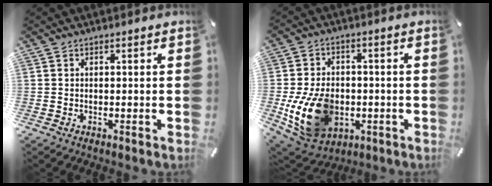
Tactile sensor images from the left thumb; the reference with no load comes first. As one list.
[{"total": 15.6, "force": [-3.4, 11.4, 10.0], "torque": [-0.218, 0.006, -0.060]}]